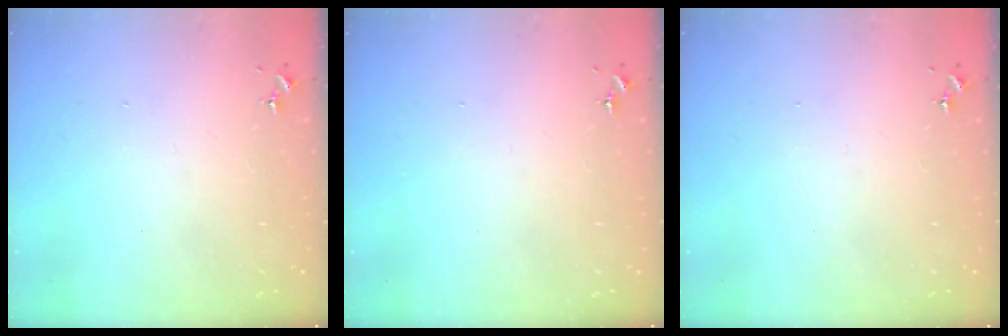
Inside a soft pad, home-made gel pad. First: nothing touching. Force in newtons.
{"total": 0.0}
{"total": 0.0}